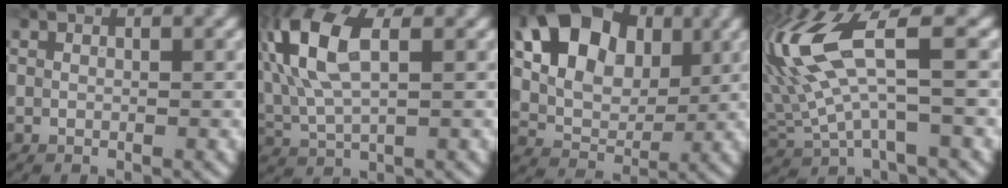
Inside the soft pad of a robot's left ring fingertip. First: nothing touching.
{"total": 9.2, "force": [2.2, 4.3, 7.8], "torque": [-0.191, 0.017, 0.038]}
{"total": 12.6, "force": [4.2, 8.6, 8.2], "torque": [-0.145, 0.034, 0.064]}
{"total": 9.1, "force": [2.2, 3.1, 8.3], "torque": [-0.195, 0.007, 0.039]}